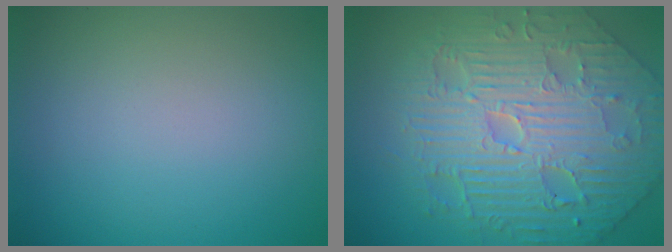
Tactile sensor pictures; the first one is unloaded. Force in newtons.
{"total": 8.9, "press": 6.8, "slide": 5.7}